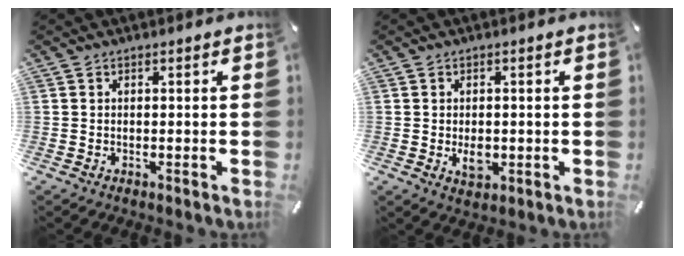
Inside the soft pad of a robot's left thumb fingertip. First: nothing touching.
{"total": 3.5, "force": [-0.4, 2.4, 2.5], "torque": [-0.043, -0.003, -0.009]}